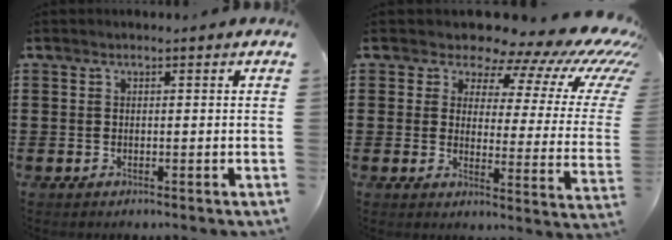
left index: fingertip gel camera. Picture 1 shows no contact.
{"total": 10.6, "force": [8.8, 3.4, 4.9], "torque": [-0.096, -0.066, 0.145]}